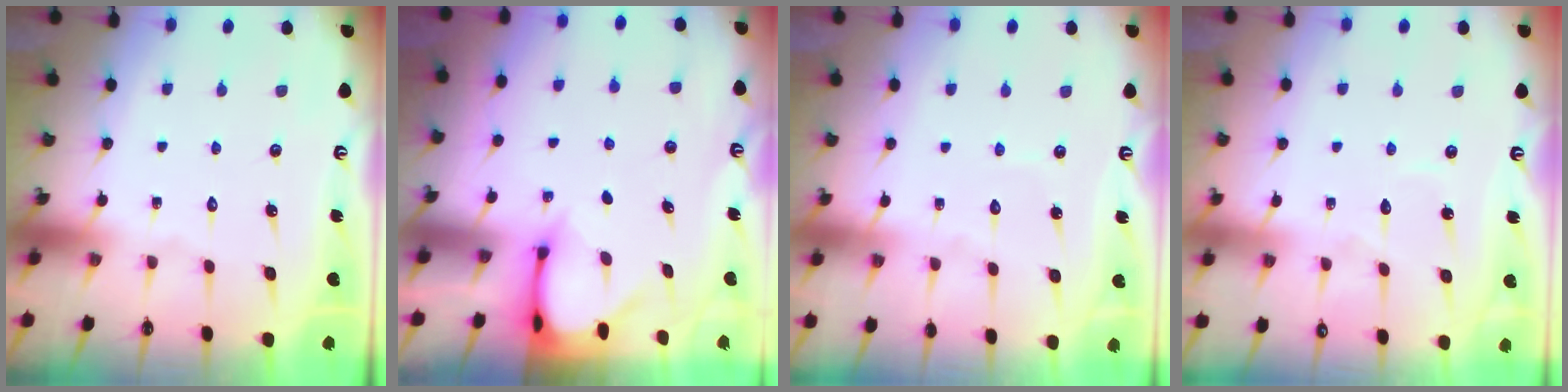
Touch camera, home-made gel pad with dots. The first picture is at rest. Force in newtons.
{"total": 3.2, "press": 3.2, "slide": 0.3}
{"total": 2.7, "press": 2.6, "slide": 0.3}
{"total": 2.8, "press": 2.8, "slide": 0.0}